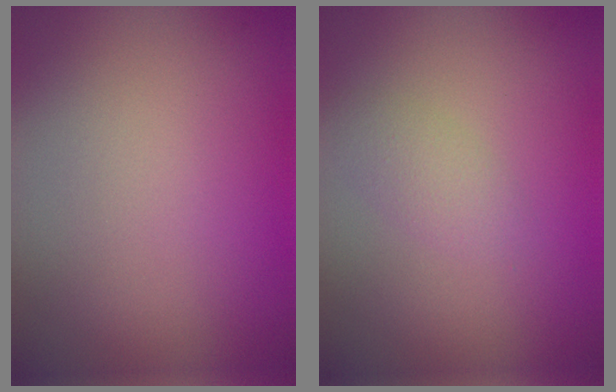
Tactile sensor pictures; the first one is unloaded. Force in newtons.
{"total": 1.5, "press": 1.5, "slide": 0.1}